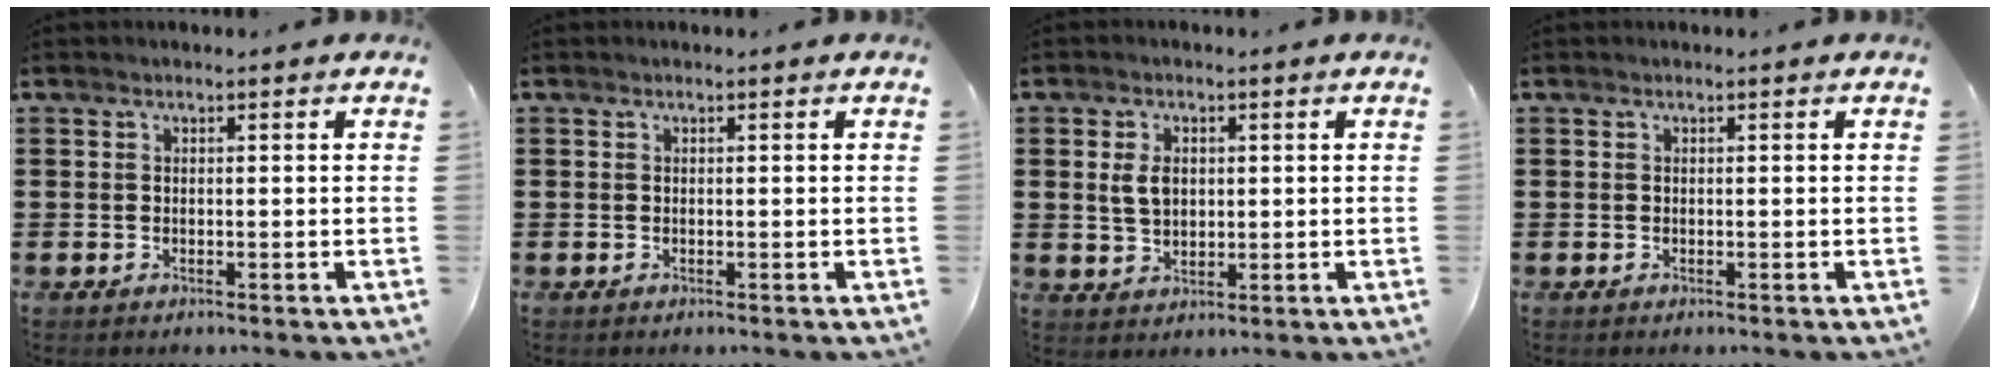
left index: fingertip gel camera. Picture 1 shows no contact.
{"total": 0.0}
{"total": 3.8, "force": [0.8, 2.5, 2.8], "torque": [-0.068, 0.006, 0.011]}
{"total": 0.0}